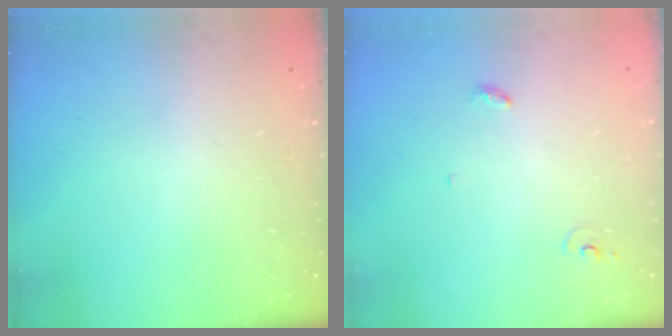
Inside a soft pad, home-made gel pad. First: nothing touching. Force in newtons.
{"total": 3.6, "press": 3.6, "slide": 0.2}